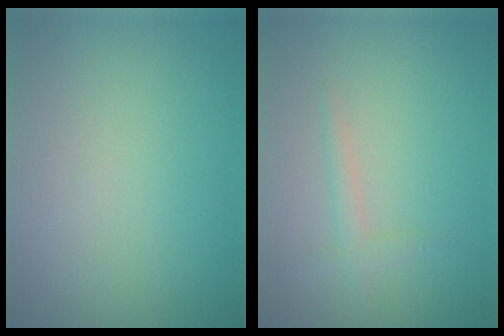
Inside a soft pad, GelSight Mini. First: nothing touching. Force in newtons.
{"total": 1.4, "press": 1.4, "slide": 0.1}